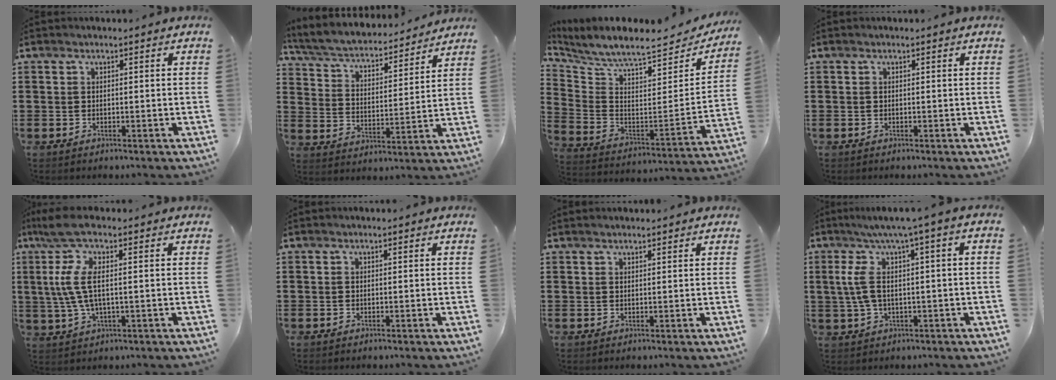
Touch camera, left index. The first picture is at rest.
{"total": 4.2, "force": [3.8, 0.9, 1.5], "torque": [-0.051, -0.030, 0.059]}
{"total": 6.8, "force": [6.2, 0.3, 2.7], "torque": [-0.087, -0.063, 0.102]}
{"total": 0.0}
{"total": 8.5, "force": [0.9, 1.6, 8.2], "torque": [-0.206, -0.018, 0.003]}
{"total": 0.0}
{"total": 0.9, "force": [0.8, 0.0, 0.2], "torque": [-0.006, -0.001, 0.017]}
{"total": 7.1, "force": [0.5, 1.2, 6.9], "torque": [-0.158, -0.010, -0.002]}